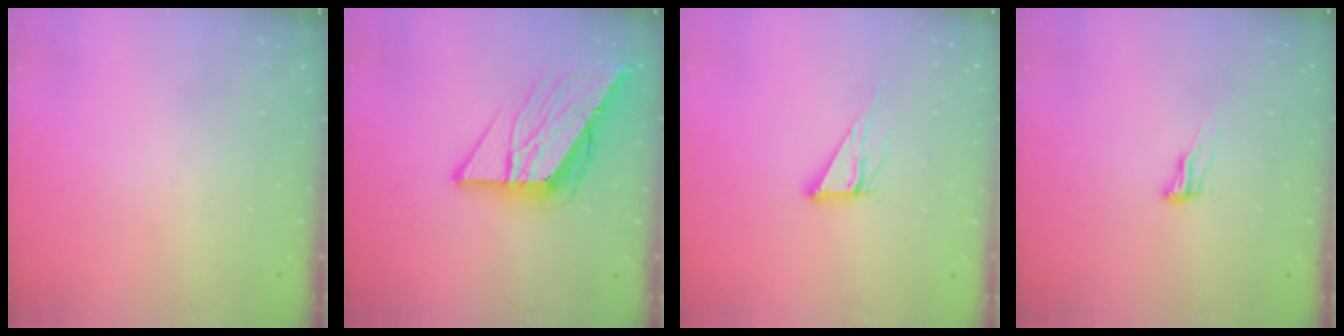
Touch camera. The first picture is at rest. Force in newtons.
{"total": 14.7, "press": 14.6, "slide": 1.7}
{"total": 8.0, "press": 8.0, "slide": 0.7}
{"total": 7.9, "press": 7.6, "slide": 2.2}